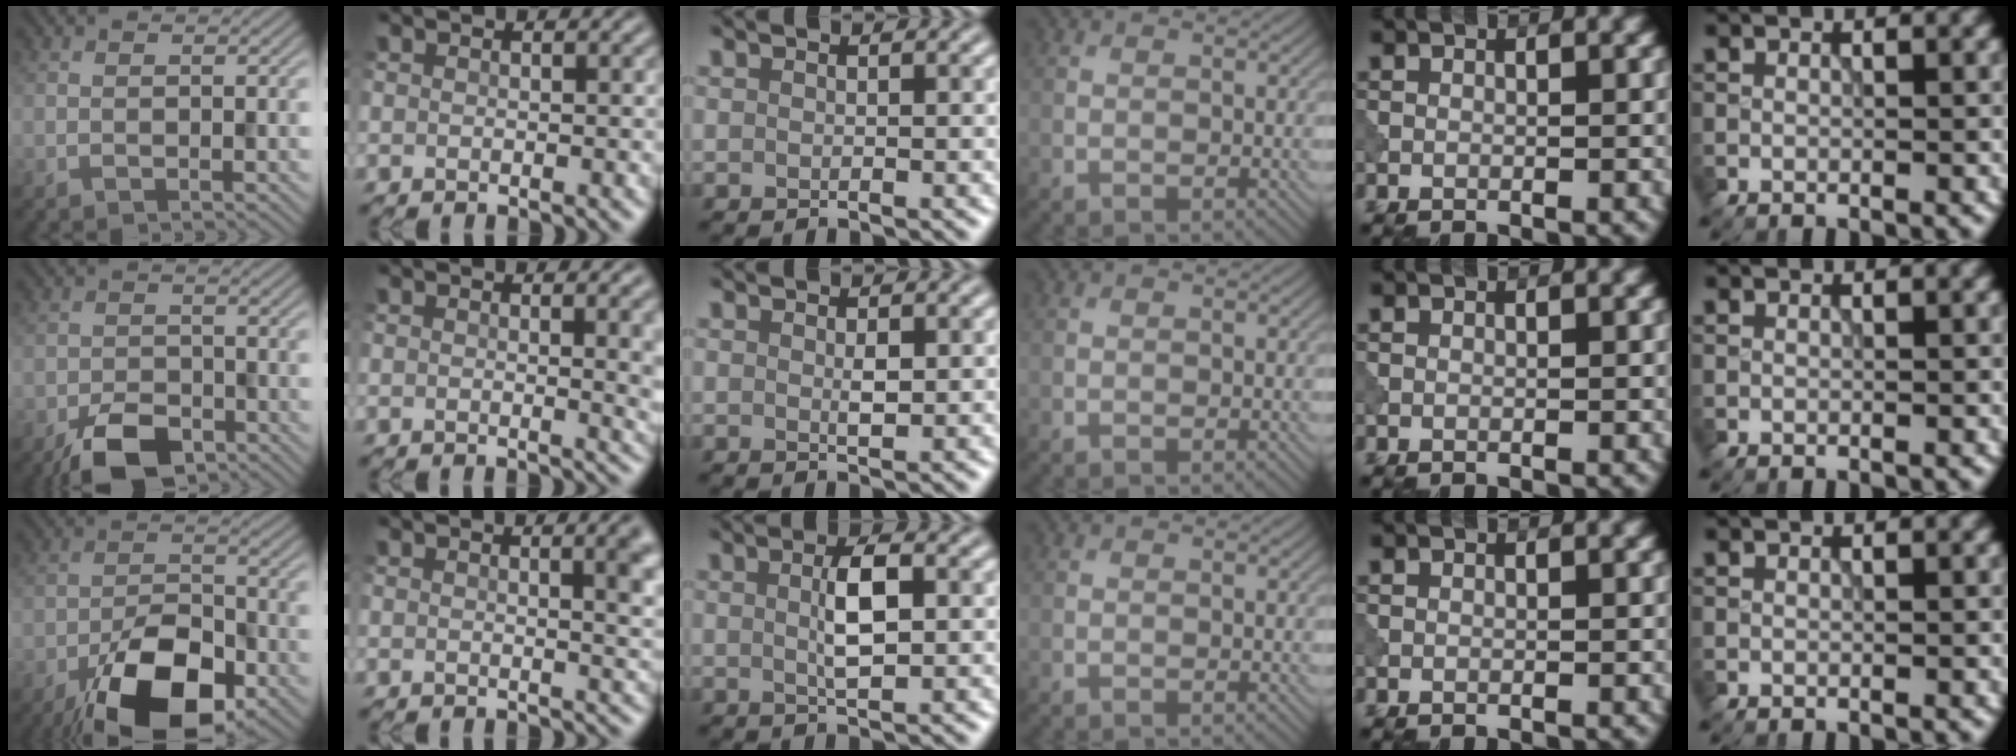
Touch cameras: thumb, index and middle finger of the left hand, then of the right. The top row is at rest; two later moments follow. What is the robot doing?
{"motion": "shake", "object": "bell"}